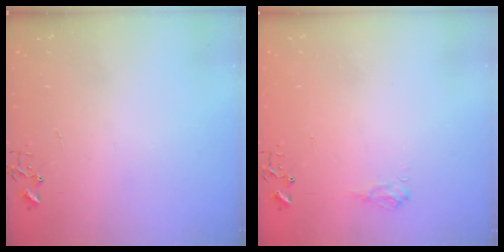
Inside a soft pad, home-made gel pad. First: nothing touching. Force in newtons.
{"total": 6.8, "press": 6.8, "slide": 0.8}